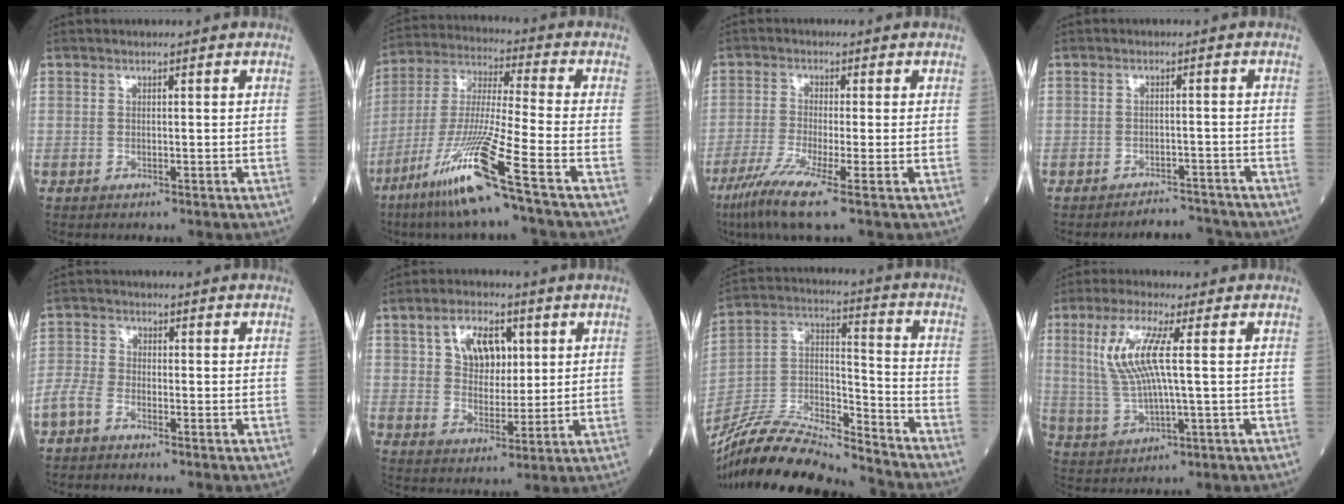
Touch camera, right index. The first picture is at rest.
{"total": 15.0, "force": [-8.5, -1.7, 12.2], "torque": [-0.256, -0.039, -0.163]}
{"total": 7.1, "force": [-4.1, -0.5, 5.8], "torque": [-0.115, -0.025, -0.078]}
{"total": 3.4, "force": [-3.3, 0.3, -0.6], "torque": [0.019, -0.001, -0.047]}
{"total": 3.2, "force": [-2.4, 1.4, 1.6], "torque": [-0.042, 0.001, -0.052]}
{"total": 7.6, "force": [2.8, 4.8, 5.2], "torque": [-0.087, 0.012, 0.052]}
{"total": 20.4, "force": [-19.1, 1.6, 7.1], "torque": [-0.155, 0.007, -0.341]}
{"total": 8.6, "force": [2.0, 0.8, 8.4], "torque": [-0.197, 0.005, 0.041]}